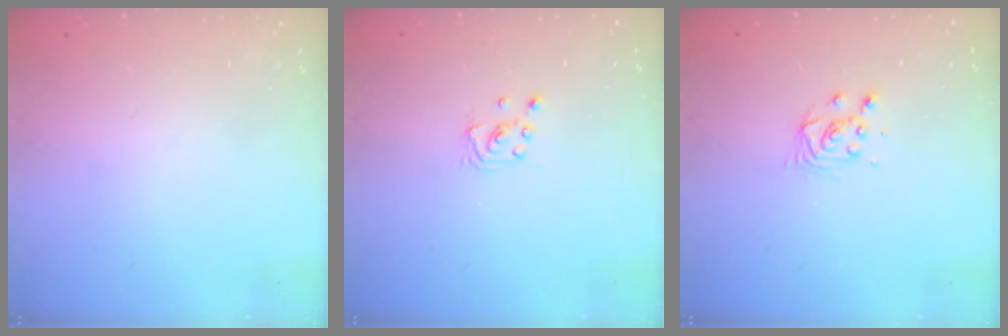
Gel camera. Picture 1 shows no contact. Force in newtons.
{"total": 2.1, "press": 2.1, "slide": 0.2}
{"total": 3.8, "press": 3.7, "slide": 0.5}